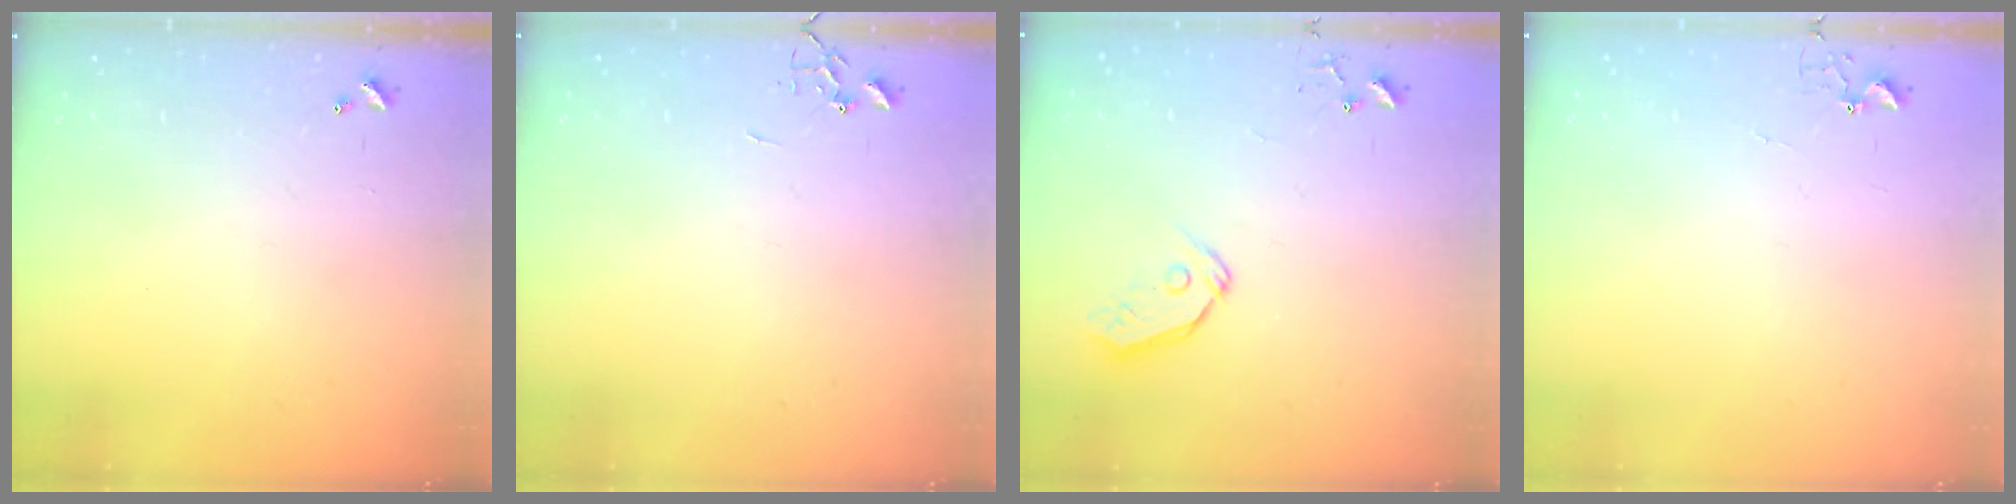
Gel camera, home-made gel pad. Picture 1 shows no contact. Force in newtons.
{"total": 0.0}
{"total": 7.3, "press": 7.2, "slide": 0.8}
{"total": 2.9, "press": 2.9, "slide": 0.3}